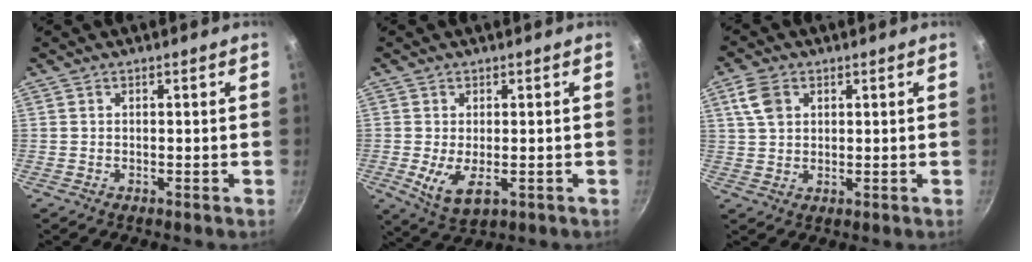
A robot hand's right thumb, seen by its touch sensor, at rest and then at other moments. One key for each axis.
{"total": 6.4, "fx": -1.2, "fy": 3.3, "fz": 5.3, "tx": -0.097, "ty": -0.022, "tz": -0.014}
{"total": 5.6, "fx": 2.2, "fy": 3.9, "fz": 3.5, "tx": -0.062, "ty": -0.001, "tz": 0.040}